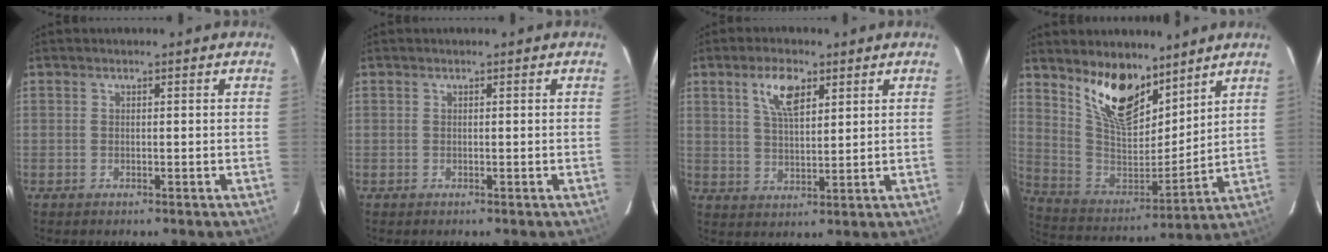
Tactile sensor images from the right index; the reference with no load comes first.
{"total": 0.0}
{"total": 7.0, "force": [3.6, 2.9, 5.2], "torque": [-0.095, 0.009, 0.069]}
{"total": 15.9, "force": [11.0, 7.1, 9.0], "torque": [-0.171, -0.010, 0.214]}